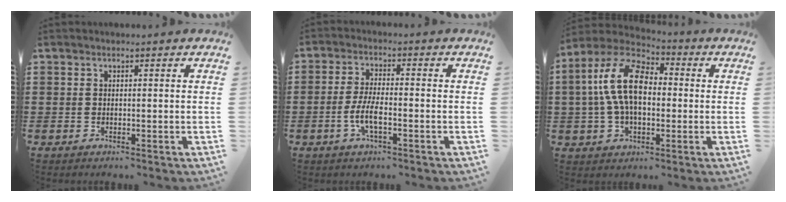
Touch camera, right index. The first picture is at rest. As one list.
[{"total": 4.9, "force": [-1.7, 1.4, 4.4], "torque": [-0.103, -0.007, -0.039]}, {"total": 12.5, "force": [1.5, 6.9, 10.3], "torque": [-0.235, 0.009, 0.020]}]